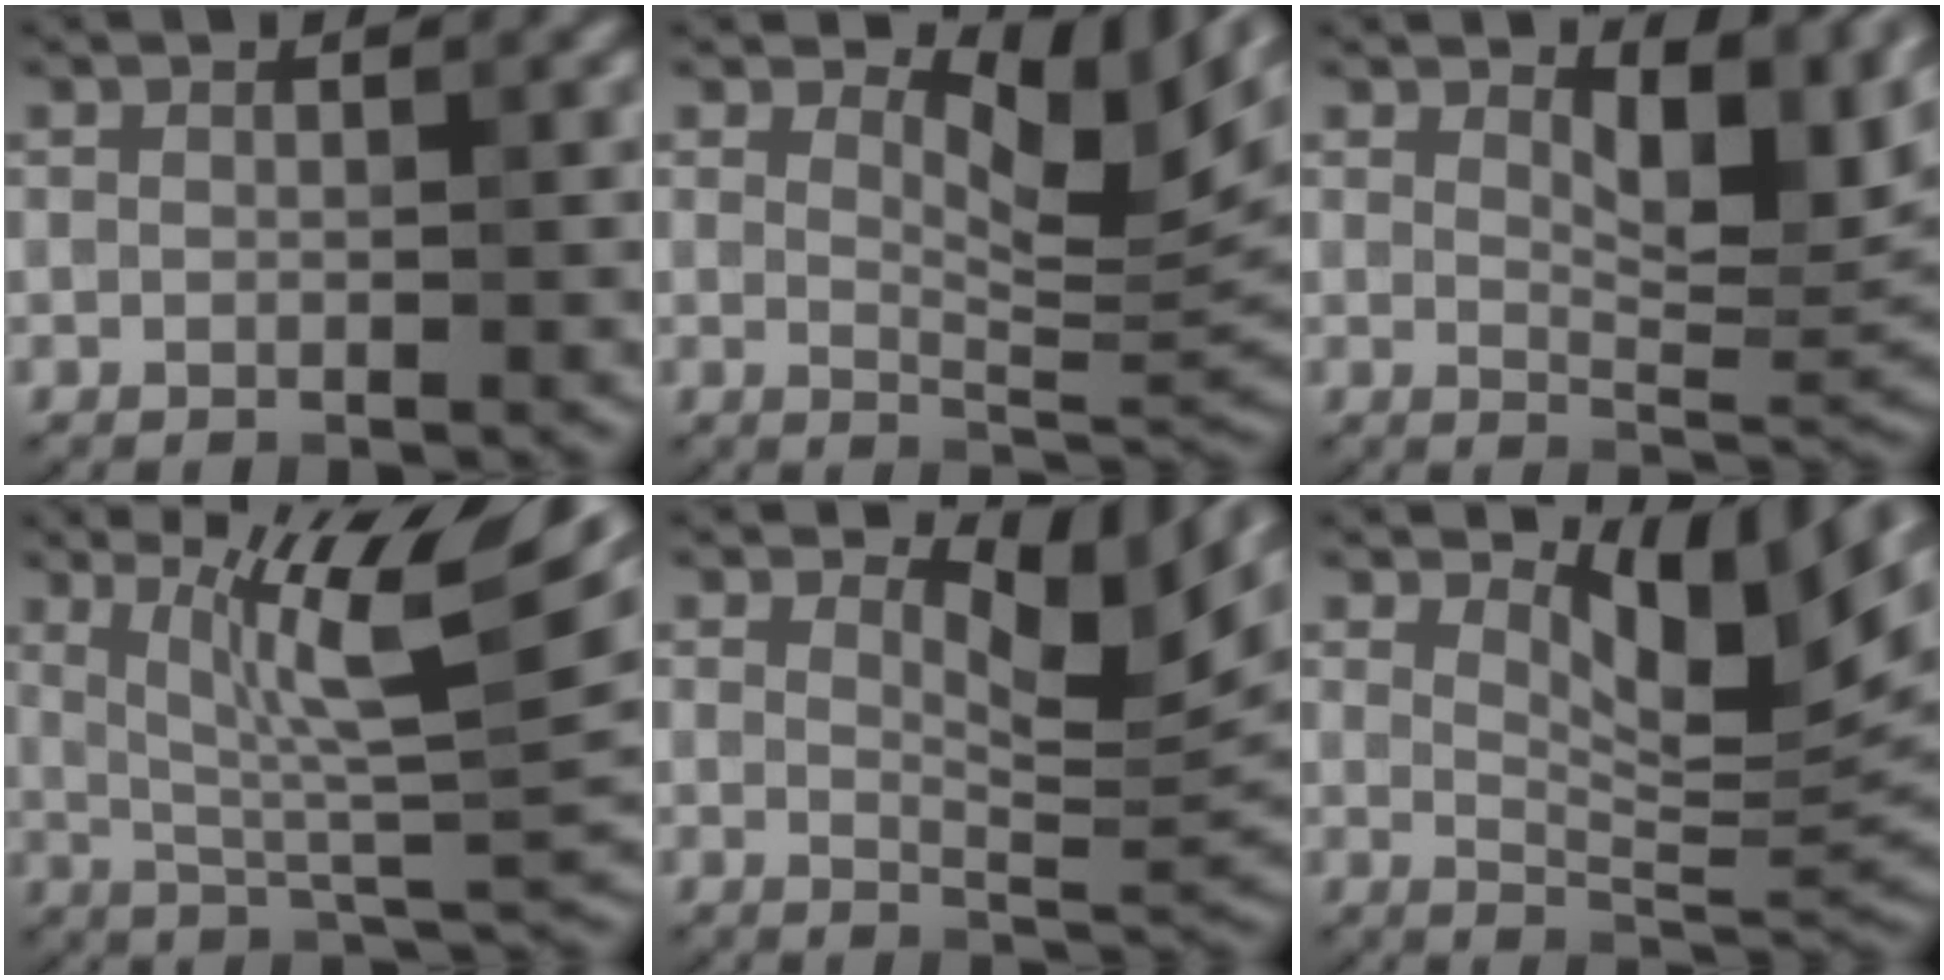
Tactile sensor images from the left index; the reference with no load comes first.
{"total": 7.6, "force": [4.1, 2.7, 5.9], "torque": [-0.081, -0.005, 0.065]}
{"total": 6.9, "force": [3.1, 3.0, 5.4], "torque": [-0.077, -0.009, 0.046]}
{"total": 11.1, "force": [4.9, 2.2, 9.8], "torque": [-0.160, 0.005, 0.089]}
{"total": 6.2, "force": [3.7, 2.0, 4.6], "torque": [-0.066, -0.001, 0.054]}
{"total": 7.5, "force": [3.8, 2.3, 6.0], "torque": [-0.087, -0.010, 0.061]}